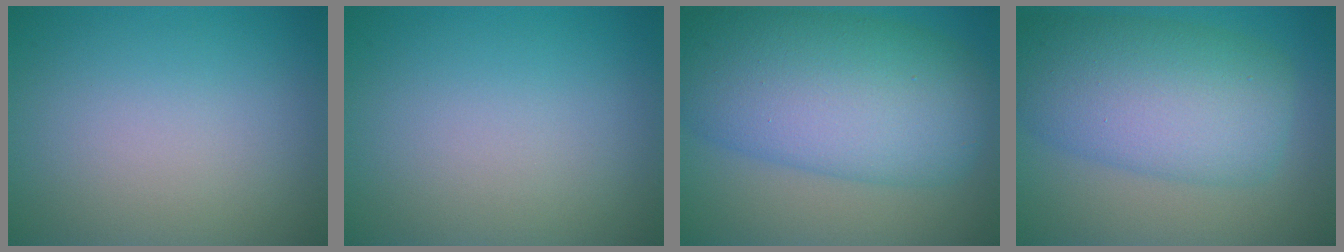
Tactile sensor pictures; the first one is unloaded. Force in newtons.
{"total": 0.0}
{"total": 12.1, "press": 12.1, "slide": 0.0}
{"total": 9.2, "press": 9.2, "slide": 0.1}